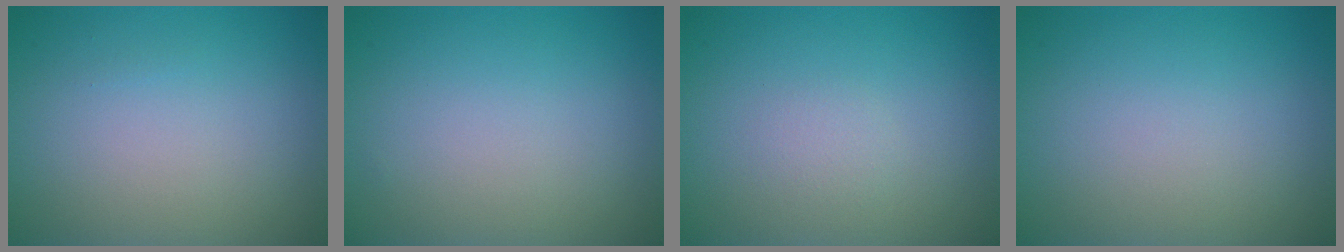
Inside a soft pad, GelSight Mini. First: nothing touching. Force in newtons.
{"total": 0.0}
{"total": 0.9, "press": 0.9, "slide": 0.0}
{"total": 0.0}